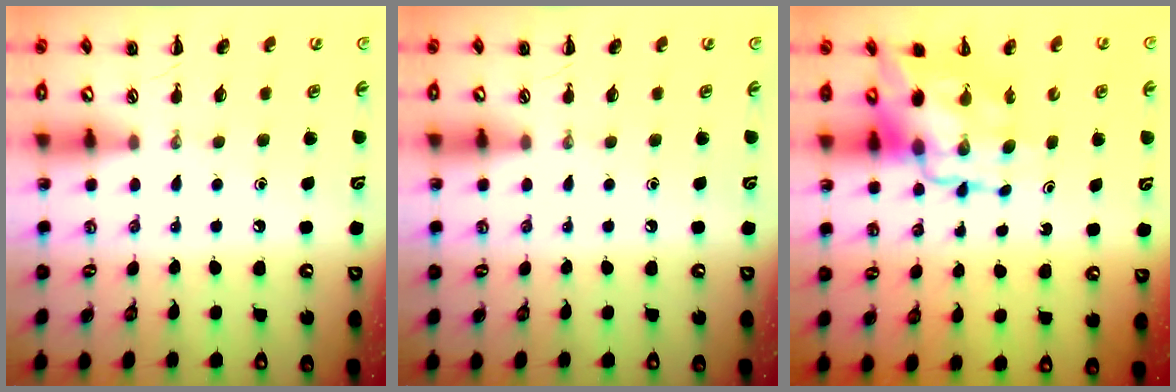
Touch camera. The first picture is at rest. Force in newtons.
{"total": 0.0}
{"total": 11.0, "press": 10.6, "slide": 3.0}